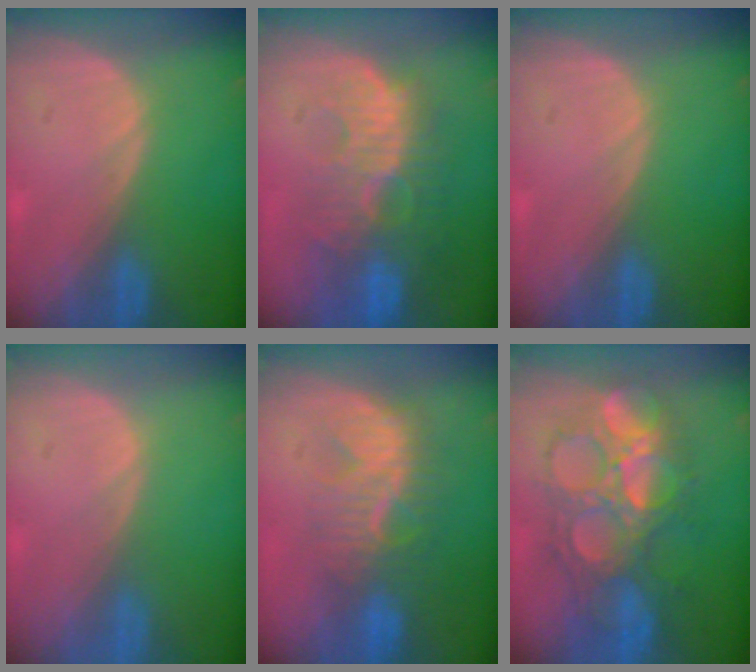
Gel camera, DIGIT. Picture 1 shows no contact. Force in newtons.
{"total": 11.0, "press": 9.7, "slide": 5.3}
{"total": 0.0}
{"total": 0.0}
{"total": 8.4, "press": 7.9, "slide": 2.6}
{"total": 10.6, "press": 10.5, "slide": 0.7}